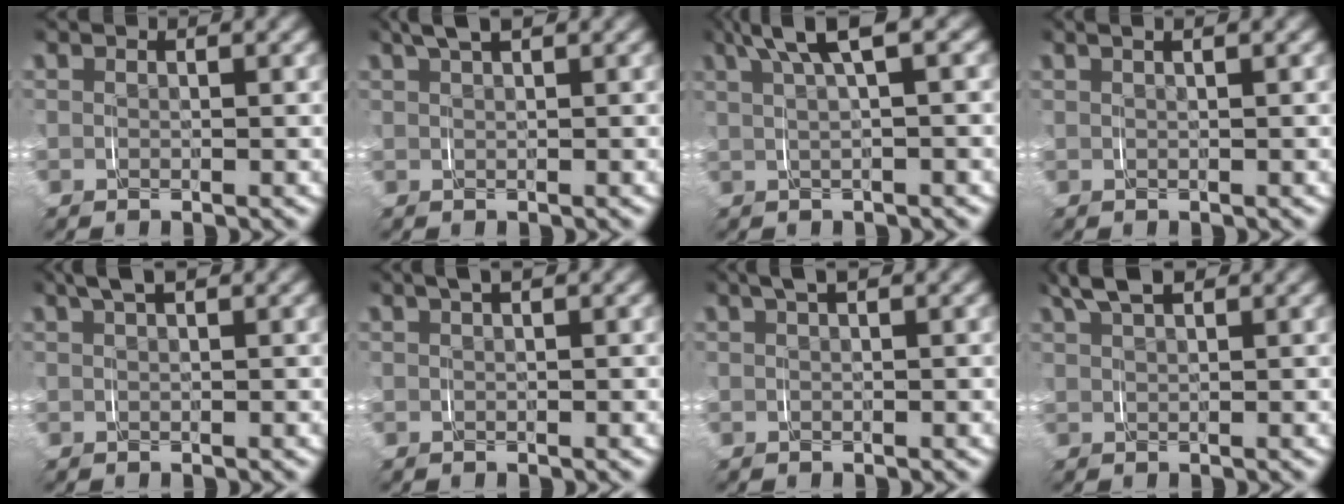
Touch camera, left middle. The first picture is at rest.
{"total": 2.4, "force": [1.9, 0.4, 1.4], "torque": [-0.031, 0.011, 0.032]}
{"total": 5.1, "force": [3.1, 1.0, 4.0], "torque": [-0.063, 0.025, 0.042]}
{"total": 2.5, "force": [1.5, 0.7, 1.8], "torque": [-0.015, 0.019, 0.019]}
{"total": 2.1, "force": [1.6, 0.4, 1.4], "torque": [-0.030, 0.011, 0.026]}
{"total": 1.4, "force": [0.9, 0.2, 1.1], "torque": [-0.015, 0.013, 0.013]}
{"total": 1.7, "force": [1.2, 0.3, 1.3], "torque": [-0.022, 0.013, 0.017]}
{"total": 3.0, "force": [2.5, 0.6, 1.6], "torque": [-0.038, 0.008, 0.045]}